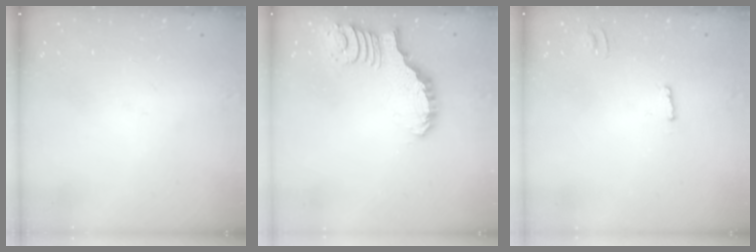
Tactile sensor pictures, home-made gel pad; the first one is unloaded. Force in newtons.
{"total": 2.7, "press": 2.7, "slide": 0.1}
{"total": 1.8, "press": 1.8, "slide": 0.2}